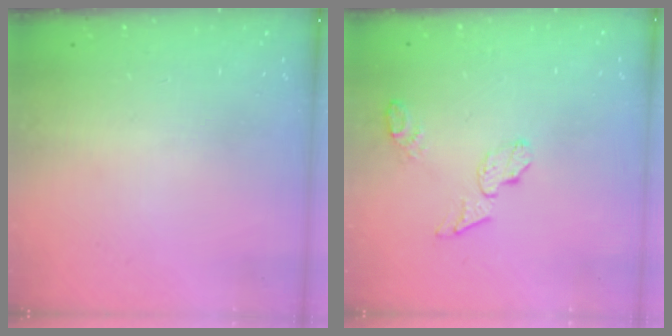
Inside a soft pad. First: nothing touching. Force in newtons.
{"total": 6.1, "press": 6.1, "slide": 0.3}